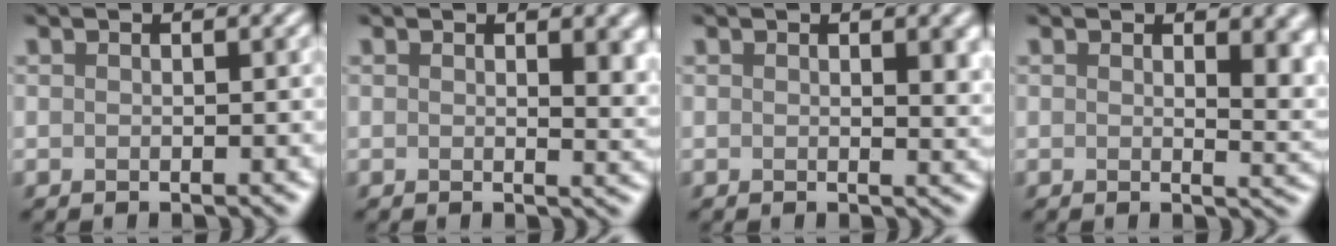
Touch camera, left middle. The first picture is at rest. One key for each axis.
{"total": 2.7, "fx": 0.9, "fy": 1.0, "fz": 2.3, "tx": -0.024, "ty": -0.003, "tz": 0.015}
{"total": 2.0, "fx": 0.6, "fy": 0.6, "fz": 1.8, "tx": -0.017, "ty": -0.002, "tz": 0.010}
{"total": 4.1, "fx": 1.6, "fy": 1.8, "fz": 3.3, "tx": -0.034, "ty": -0.008, "tz": 0.028}